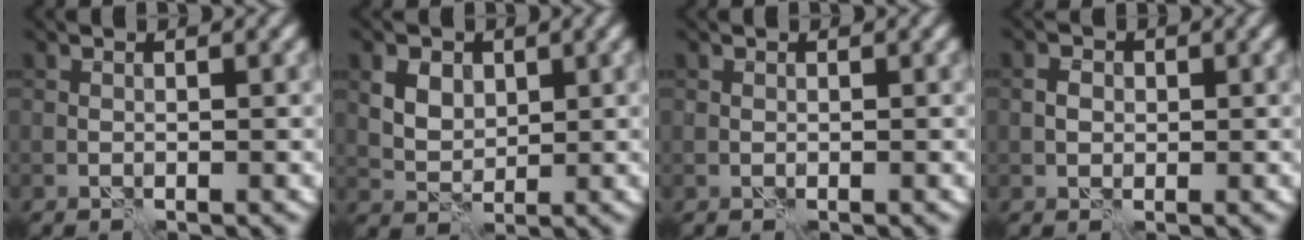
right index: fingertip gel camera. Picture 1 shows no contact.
{"total": 3.7, "force": [1.4, 2.7, 2.1], "torque": [-0.044, 0.006, 0.025]}
{"total": 0.0}
{"total": 1.3, "force": [0.0, 1.2, 0.6], "torque": [-0.011, 0.004, -0.003]}